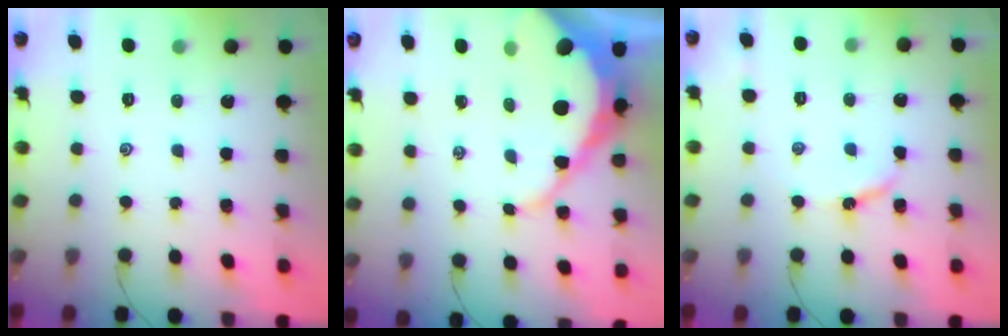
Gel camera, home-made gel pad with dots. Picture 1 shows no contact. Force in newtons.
{"total": 14.1, "press": 14.0, "slide": 1.2}
{"total": 6.2, "press": 6.2, "slide": 0.2}